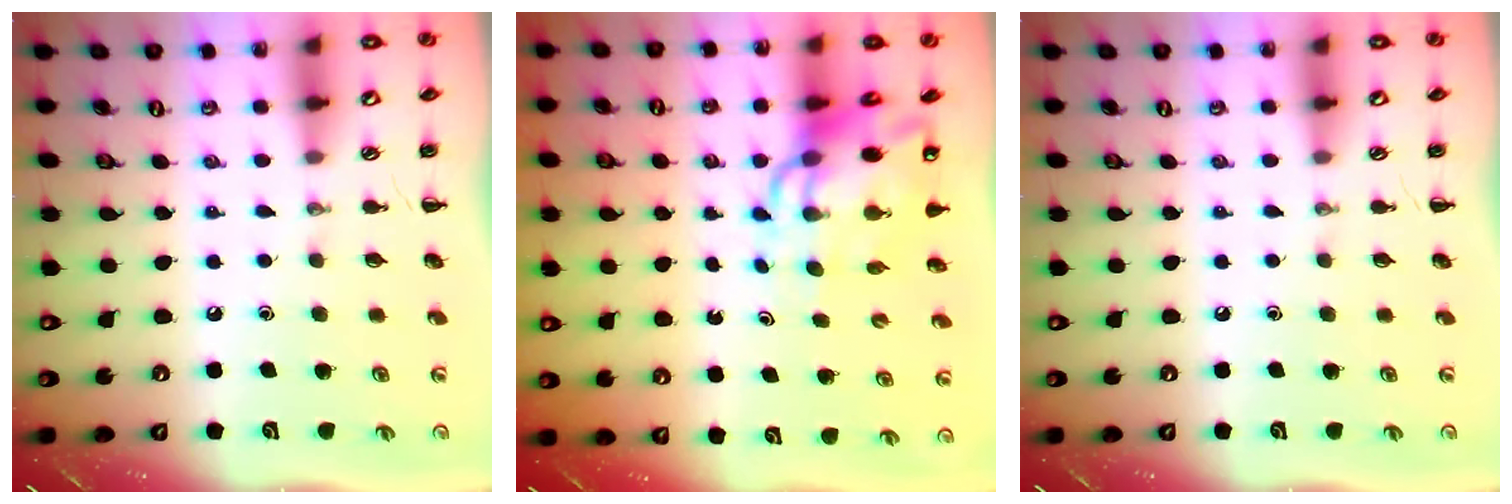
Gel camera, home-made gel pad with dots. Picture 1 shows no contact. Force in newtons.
{"total": 10.9, "press": 10.5, "slide": 3.0}
{"total": 0.0}